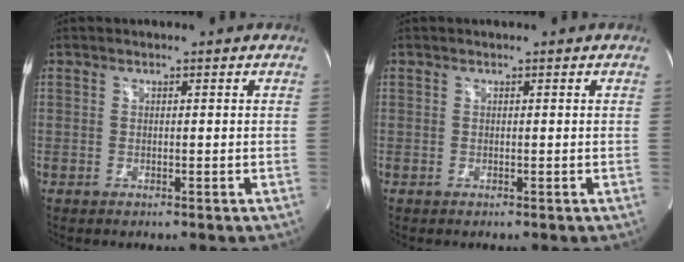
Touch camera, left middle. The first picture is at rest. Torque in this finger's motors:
{"motor_torque": [-0.07, -0.02, 0.05, 0.00]}